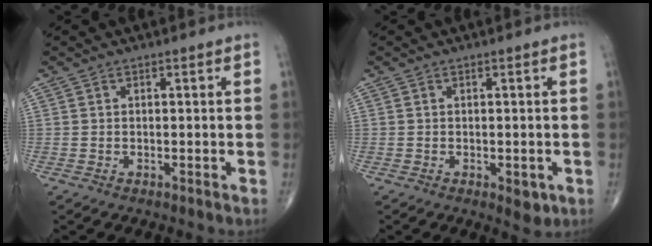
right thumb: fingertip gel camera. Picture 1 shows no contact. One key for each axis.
{"total": 2.9, "fx": -1.0, "fy": 1.4, "fz": 2.4, "tx": -0.021, "ty": -0.003, "tz": -0.007}